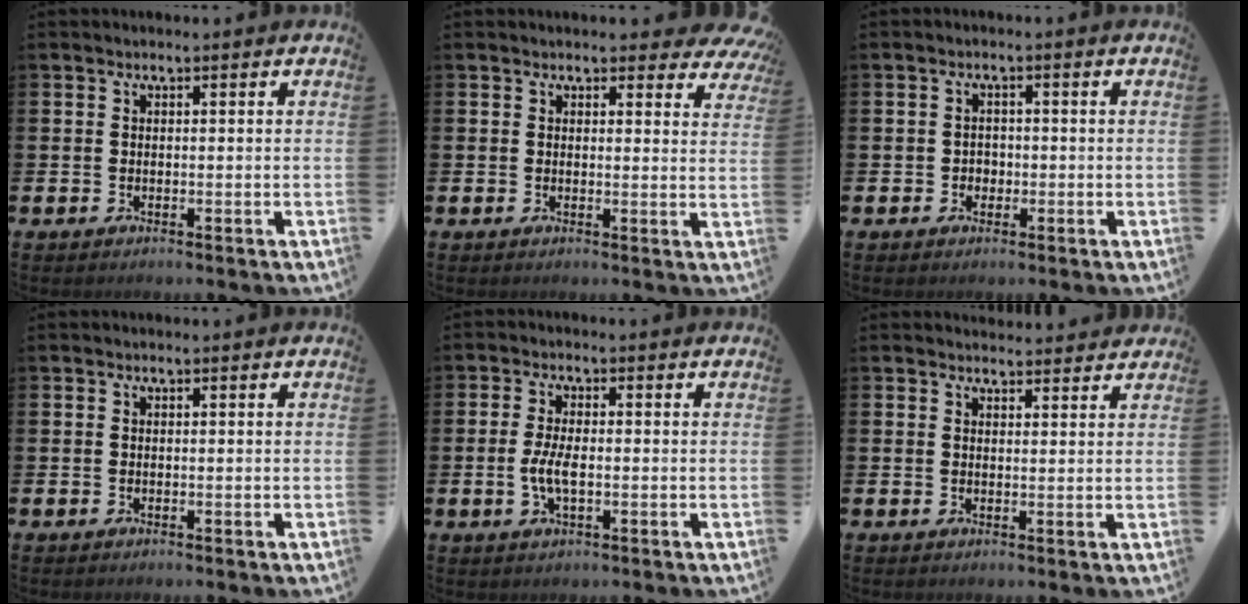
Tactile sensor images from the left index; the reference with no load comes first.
{"total": 2.7, "force": [2.4, 1.0, 0.4], "torque": [0.007, -0.012, 0.038]}
{"total": 1.6, "force": [-0.4, 1.5, 0.4], "torque": [0.003, -0.001, -0.014]}
{"total": 0.0}
{"total": 3.9, "force": [-0.6, 1.5, 3.5], "torque": [-0.062, -0.002, -0.015]}
{"total": 2.4, "force": [2.4, 0.6, 0.0], "torque": [0.011, -0.016, 0.040]}